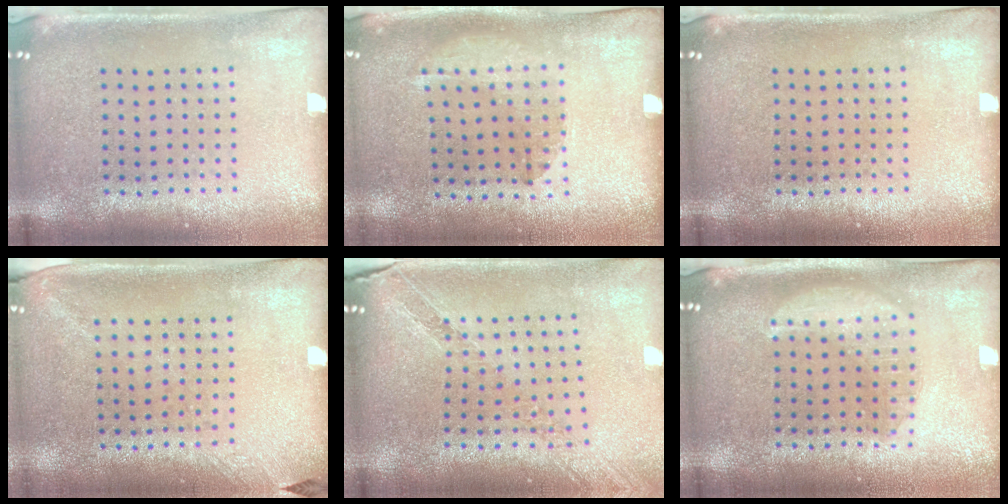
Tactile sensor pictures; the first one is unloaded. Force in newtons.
{"total": 1.3, "press": 0.9, "slide": 0.9}
{"total": 0.0}
{"total": 1.3, "press": 1.0, "slide": 0.8}
{"total": 1.1, "press": 1.1, "slide": 0.1}
{"total": 3.0, "press": 3.0, "slide": 0.4}